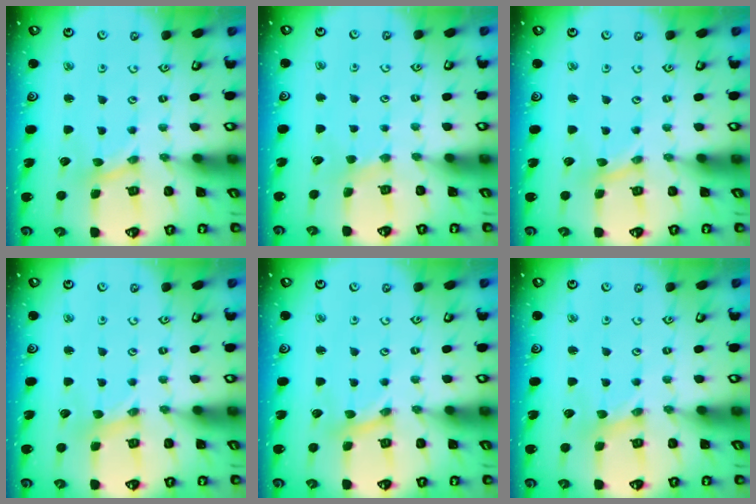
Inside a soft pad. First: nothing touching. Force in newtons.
{"total": 2.0, "press": 2.0, "slide": 0.3}
{"total": 0.0}
{"total": 0.0}
{"total": 0.0}
{"total": 0.0}